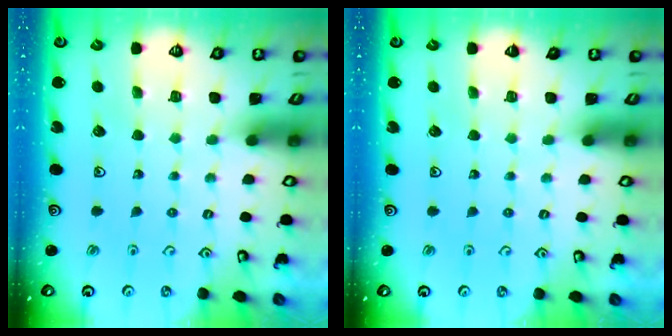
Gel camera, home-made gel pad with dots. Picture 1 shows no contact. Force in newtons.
{"total": 0.0}